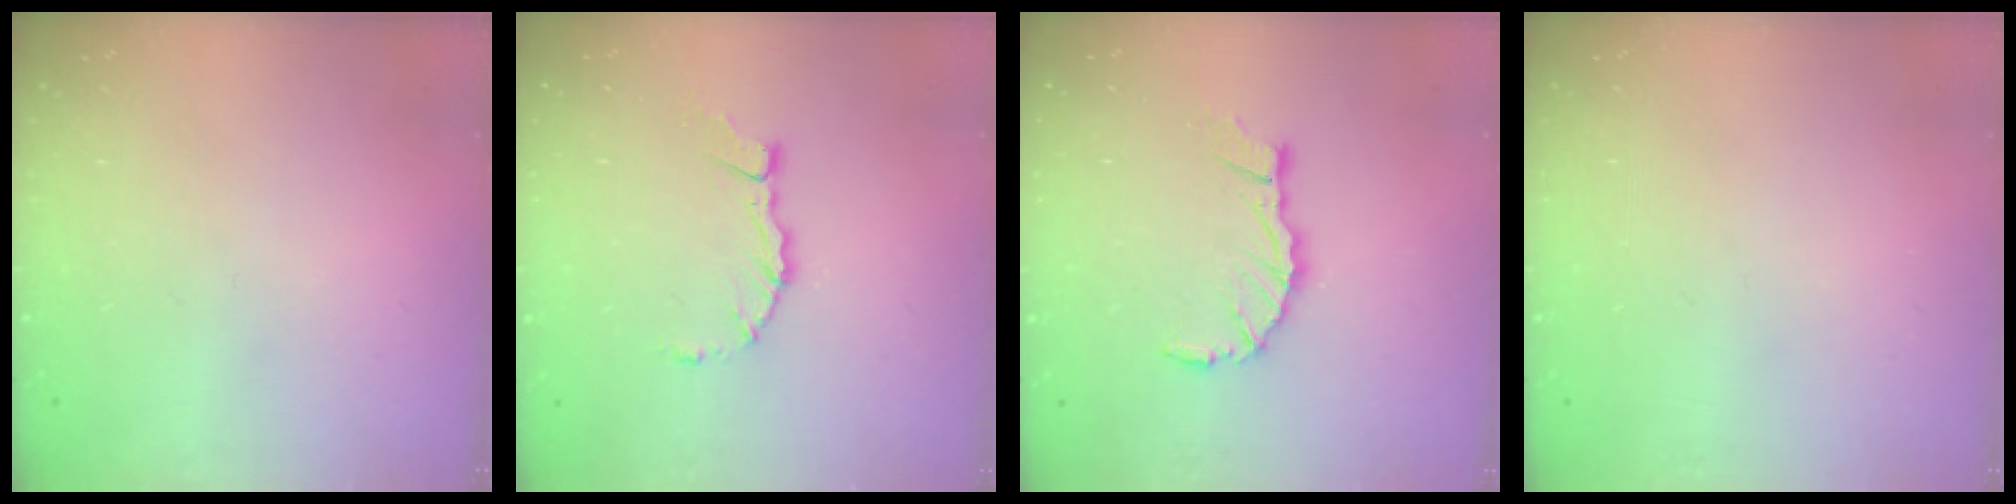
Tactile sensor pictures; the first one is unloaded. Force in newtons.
{"total": 6.2, "press": 6.2, "slide": 0.6}
{"total": 8.0, "press": 8.0, "slide": 0.4}
{"total": 0.0}